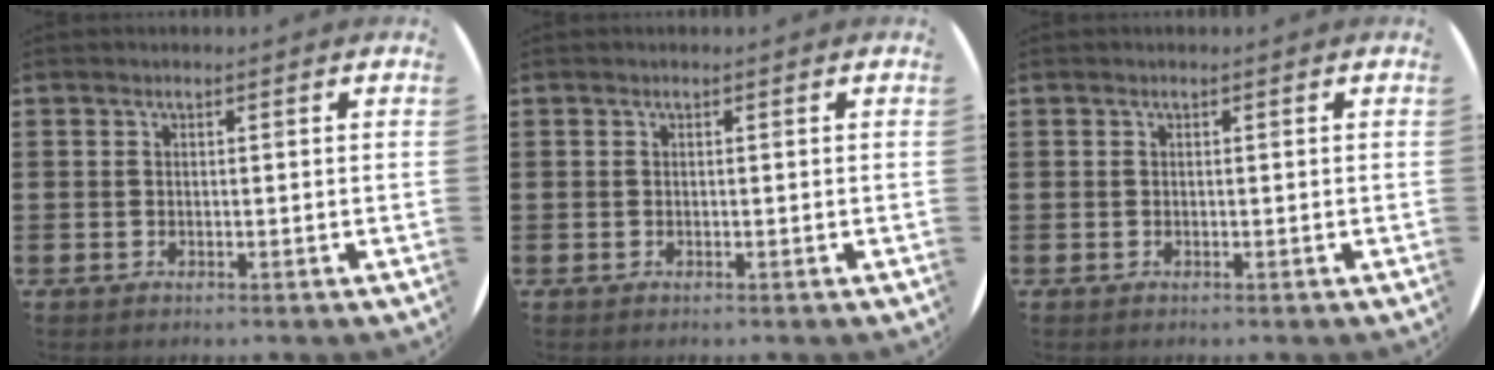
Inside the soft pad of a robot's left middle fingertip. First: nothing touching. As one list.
[{"total": 0.0}, {"total": 0.0}]